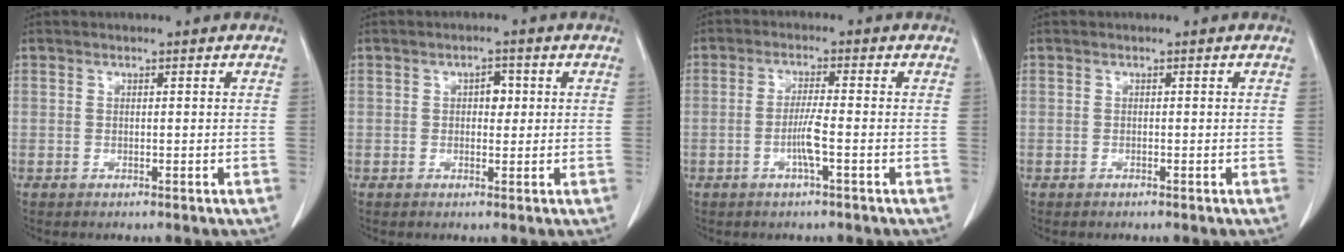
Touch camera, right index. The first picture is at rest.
{"total": 2.3, "force": [0.4, 1.4, 1.7], "torque": [-0.023, 0.006, 0.004]}
{"total": 4.0, "force": [-1.3, -0.2, 3.8], "torque": [-0.076, -0.003, -0.026]}
{"total": 0.0}